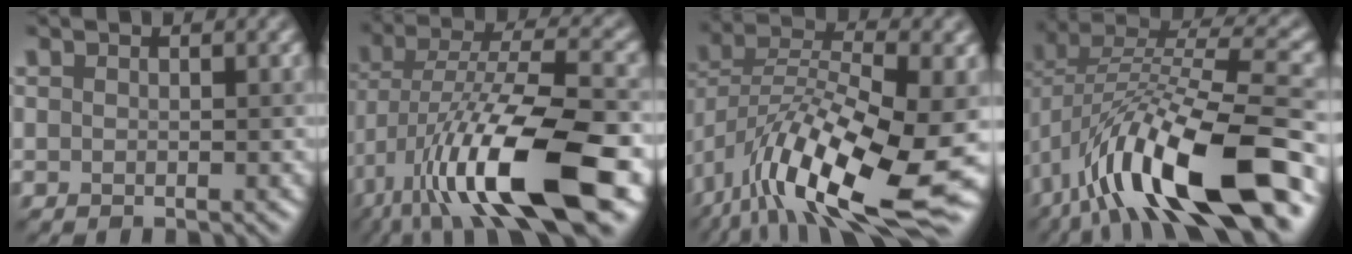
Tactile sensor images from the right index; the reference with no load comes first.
{"total": 13.9, "force": [-5.9, 4.2, 11.9], "torque": [-0.212, -0.001, -0.100]}
{"total": 14.5, "force": [-6.4, 5.2, 12.0], "torque": [-0.215, -0.013, -0.116]}
{"total": 14.4, "force": [-6.2, 4.2, 12.3], "torque": [-0.217, 0.019, -0.104]}